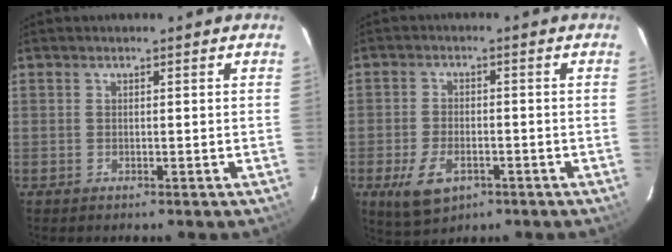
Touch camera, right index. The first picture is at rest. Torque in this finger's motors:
{"motor_torque": [0.73, -0.64, 0.14, 0.07]}